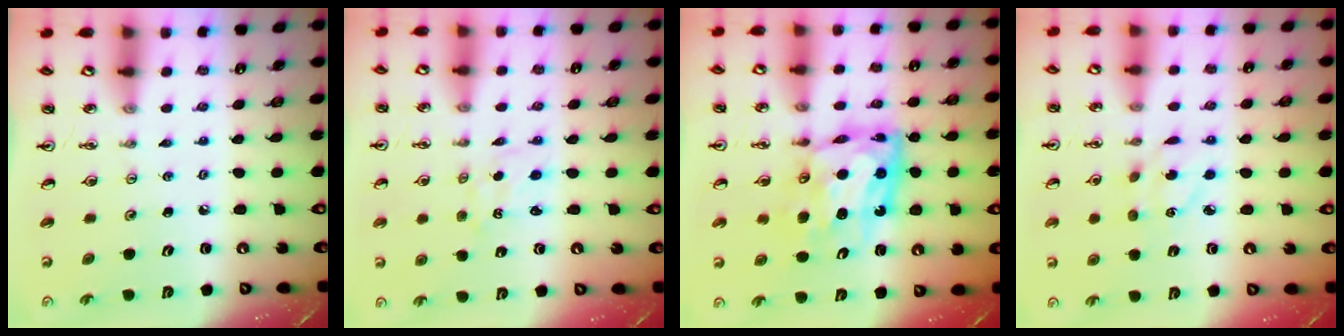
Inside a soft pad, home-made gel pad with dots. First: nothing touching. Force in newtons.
{"total": 0.9, "press": 0.7, "slide": 0.5}
{"total": 11.0, "press": 11.0, "slide": 1.1}
{"total": 5.0, "press": 5.0, "slide": 0.3}